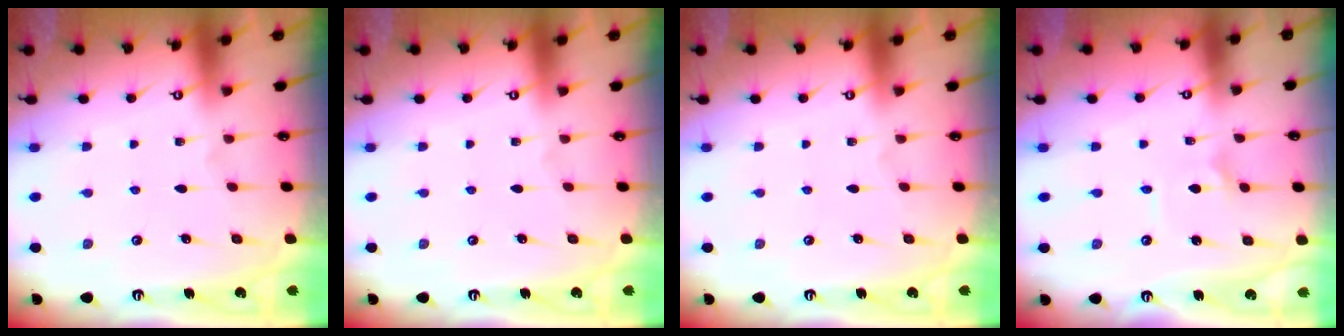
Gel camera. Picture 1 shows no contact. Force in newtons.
{"total": 0.0}
{"total": 0.0}
{"total": 2.2, "press": 2.2, "slide": 0.2}